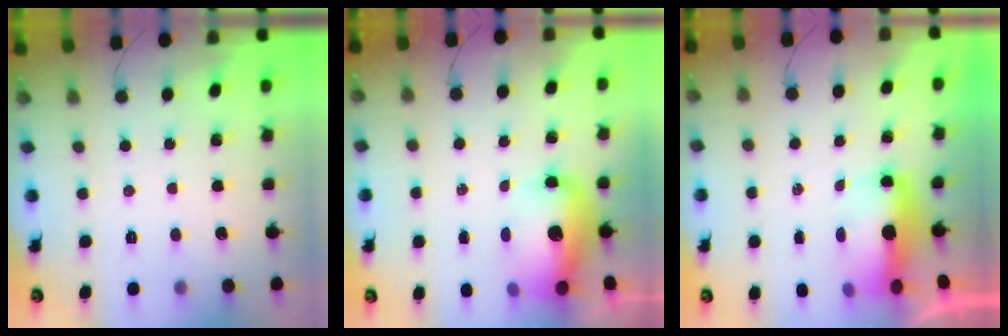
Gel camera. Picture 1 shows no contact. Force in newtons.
{"total": 14.1, "press": 13.8, "slide": 3.3}
{"total": 8.4, "press": 7.2, "slide": 4.4}